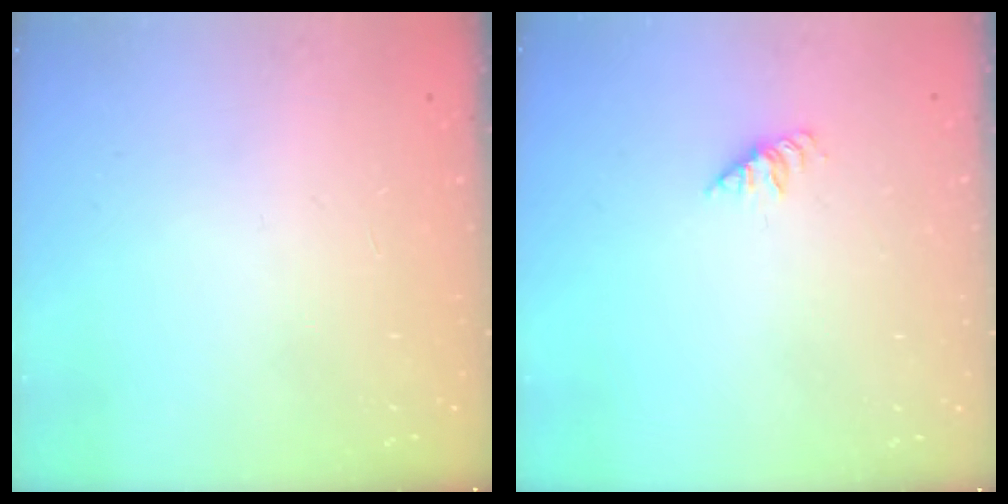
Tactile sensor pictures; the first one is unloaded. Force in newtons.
{"total": 1.9, "press": 1.9, "slide": 0.3}